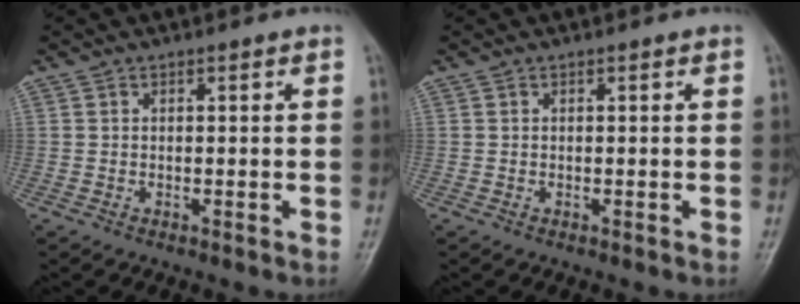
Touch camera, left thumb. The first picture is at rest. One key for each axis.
{"total": 0.0}